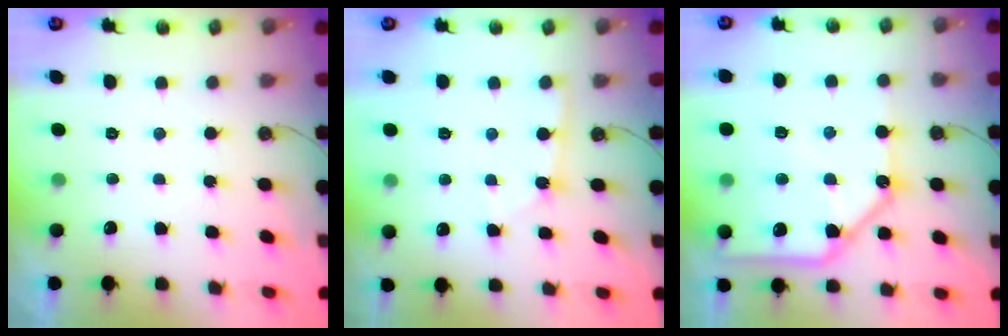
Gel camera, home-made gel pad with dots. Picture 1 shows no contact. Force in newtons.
{"total": 2.5, "press": 2.5, "slide": 0.3}
{"total": 18.2, "press": 18.1, "slide": 2.0}